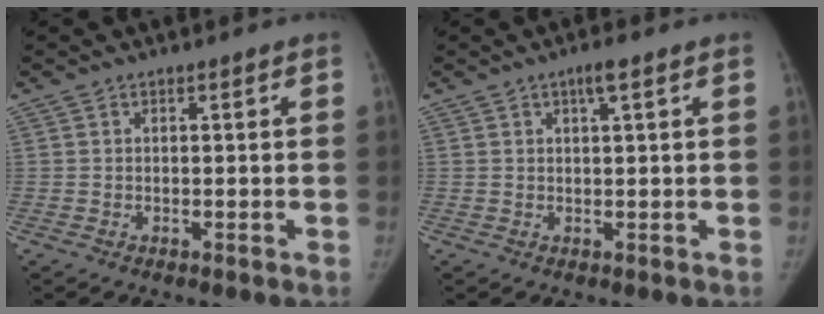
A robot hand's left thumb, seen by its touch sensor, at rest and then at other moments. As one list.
[{"total": 2.5, "force": [1.3, 0.4, 2.1], "torque": [-0.037, 0.000, 0.022]}]